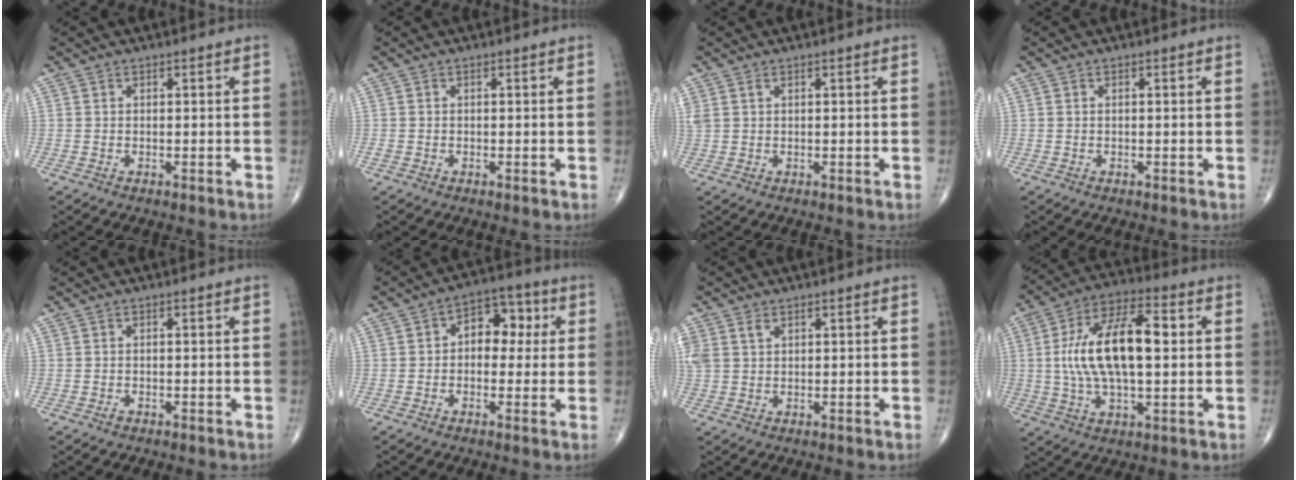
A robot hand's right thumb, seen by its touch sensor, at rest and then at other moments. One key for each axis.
{"total": 0.7, "fx": -0.2, "fy": 0.4, "fz": 0.5, "tx": -0.012, "ty": 0.002, "tz": -0.004}
{"total": 1.5, "fx": 0.8, "fy": 0.8, "fz": 1.0, "tx": -0.030, "ty": 0.015, "tz": 0.026}
{"total": 0.0}
{"total": 0.6, "fx": -0.4, "fy": 0.3, "fz": 0.3, "tx": -0.003, "ty": 0.002, "tz": -0.007}
{"total": 8.8, "fx": 1.3, "fy": 5.9, "fz": 6.3, "tx": -0.049, "ty": 0.025, "tz": 0.010}
{"total": 4.3, "fx": 1.9, "fy": 2.8, "fz": 2.5, "tx": -0.066, "ty": 0.011, "tz": 0.050}
{"total": 17.9, "fx": 1.7, "fy": 8.0, "fz": 15.9, "tx": -0.291, "ty": 0.023, "tz": 0.026}